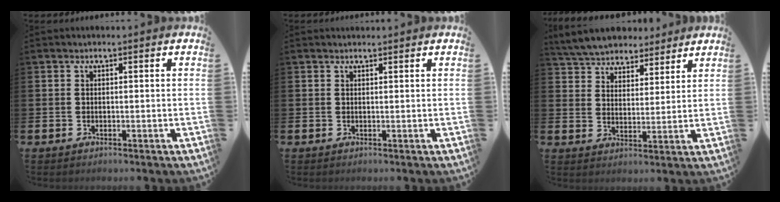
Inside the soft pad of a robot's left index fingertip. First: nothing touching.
{"total": 0.7, "force": [0.7, 0.1, 0.1], "torque": [0.006, -0.003, 0.010]}
{"total": 6.0, "force": [5.7, 1.7, 0.0], "torque": [-0.036, -0.031, 0.103]}